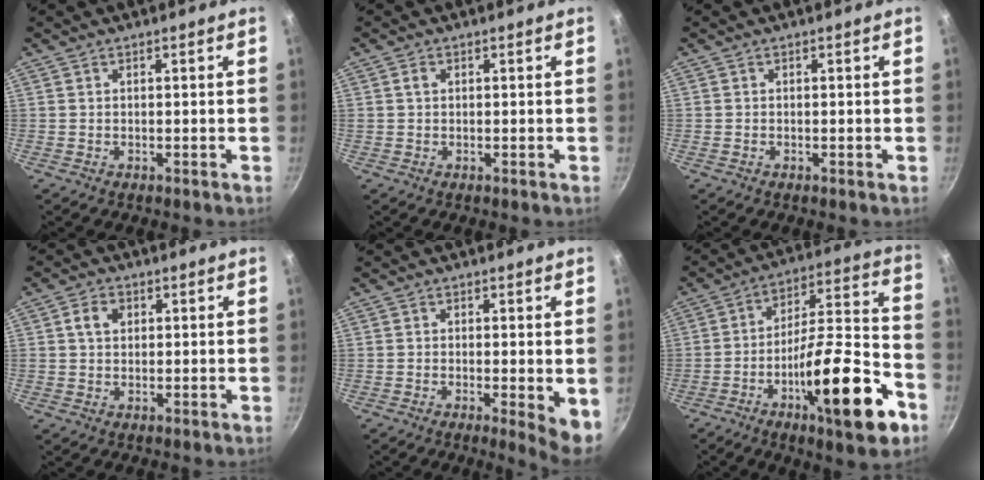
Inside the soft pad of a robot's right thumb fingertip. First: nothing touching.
{"total": 1.3, "force": [0.3, 1.0, 0.7], "torque": [-0.007, 0.005, 0.005]}
{"total": 0.0}
{"total": 3.8, "force": [1.0, 2.9, 2.2], "torque": [-0.026, 0.004, 0.013]}
{"total": 5.4, "force": [-0.8, 1.1, 5.2], "torque": [-0.069, -0.013, -0.011]}
{"total": 22.4, "force": [-10.0, 6.1, 19.1], "torque": [-0.260, 0.058, -0.159]}